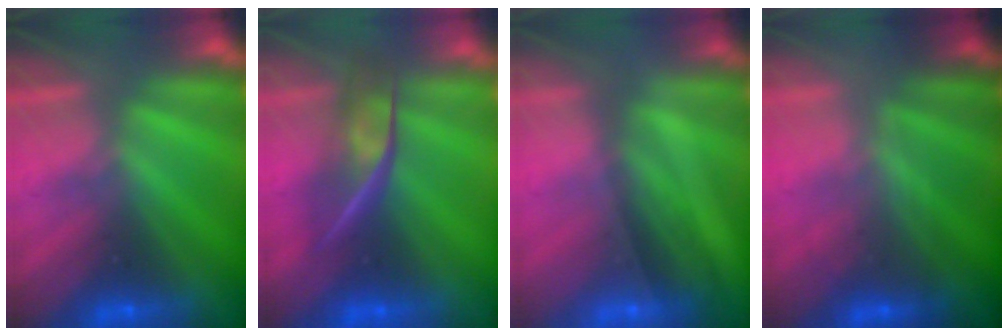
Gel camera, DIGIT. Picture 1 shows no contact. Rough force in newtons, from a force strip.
{"total": 2.3}
{"total": 1.9}
{"total": 2.0}